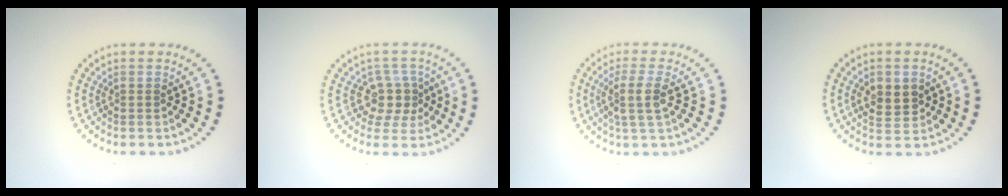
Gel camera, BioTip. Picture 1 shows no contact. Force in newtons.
{"total": 2.9, "press": 2.3, "slide": 1.8}
{"total": 3.0, "press": 2.4, "slide": 1.8}
{"total": 2.9, "press": 2.9, "slide": 0.4}